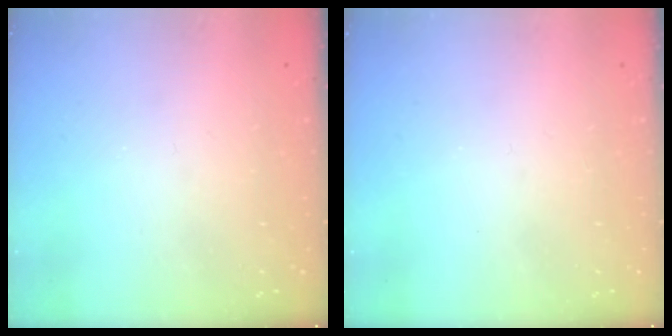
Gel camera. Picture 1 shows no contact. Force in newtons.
{"total": 0.0}